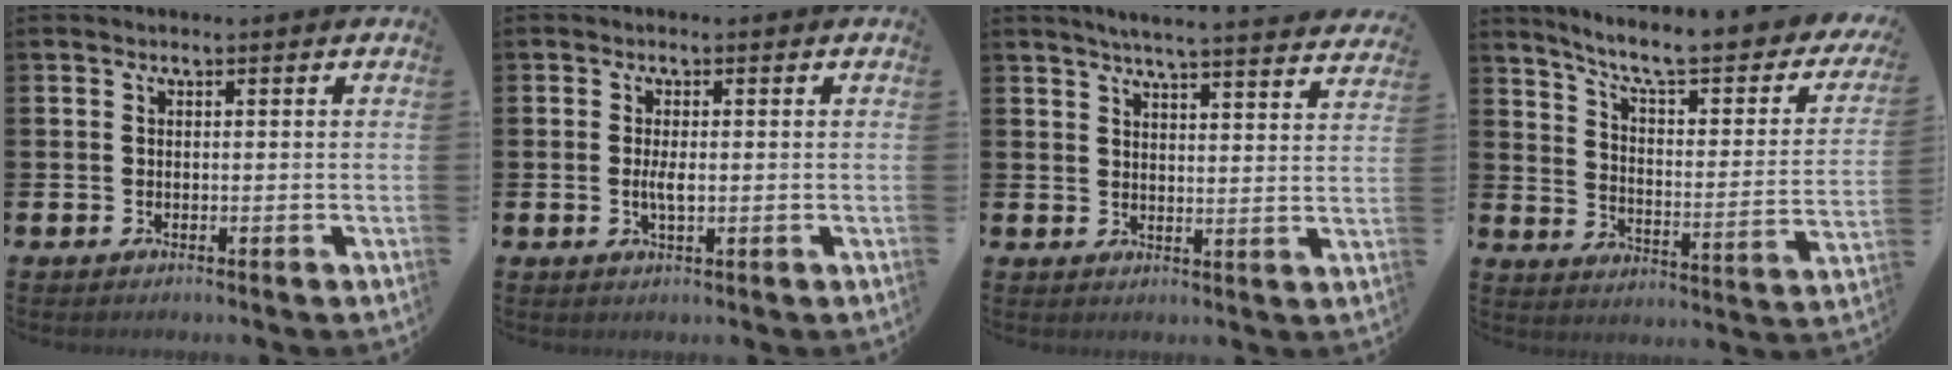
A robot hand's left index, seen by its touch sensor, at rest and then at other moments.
{"total": 2.2, "force": [-0.1, 0.7, 2.1], "torque": [-0.033, -0.004, -0.004]}
{"total": 5.3, "force": [5.1, -0.6, 1.2], "torque": [-0.036, -0.030, 0.089]}
{"total": 8.2, "force": [6.8, 1.7, 4.2], "torque": [-0.101, -0.052, 0.108]}